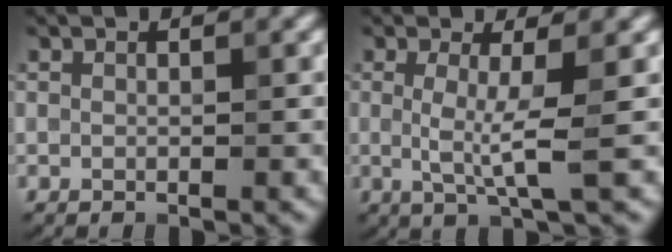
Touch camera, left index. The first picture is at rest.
{"total": 3.4, "force": [0.0, 0.4, 3.3], "torque": [-0.065, -0.008, -0.002]}